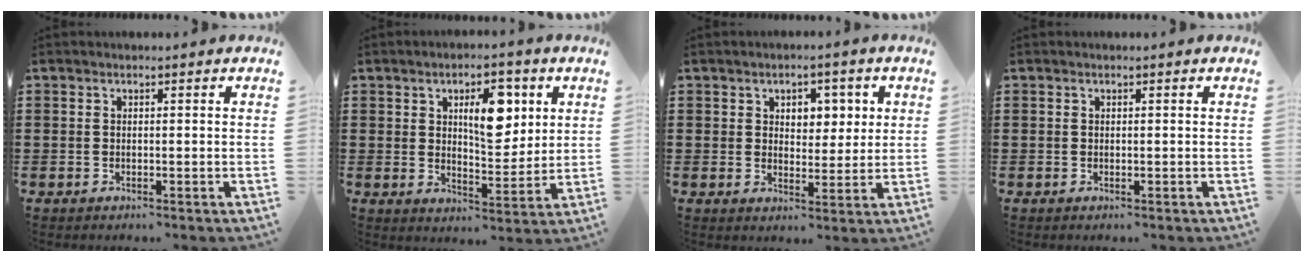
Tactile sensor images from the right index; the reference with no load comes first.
{"total": 8.3, "force": [3.1, 4.1, 6.5], "torque": [-0.093, -0.004, 0.043]}
{"total": 4.0, "force": [1.8, 3.0, 1.9], "torque": [-0.034, 0.006, 0.026]}
{"total": 0.0}